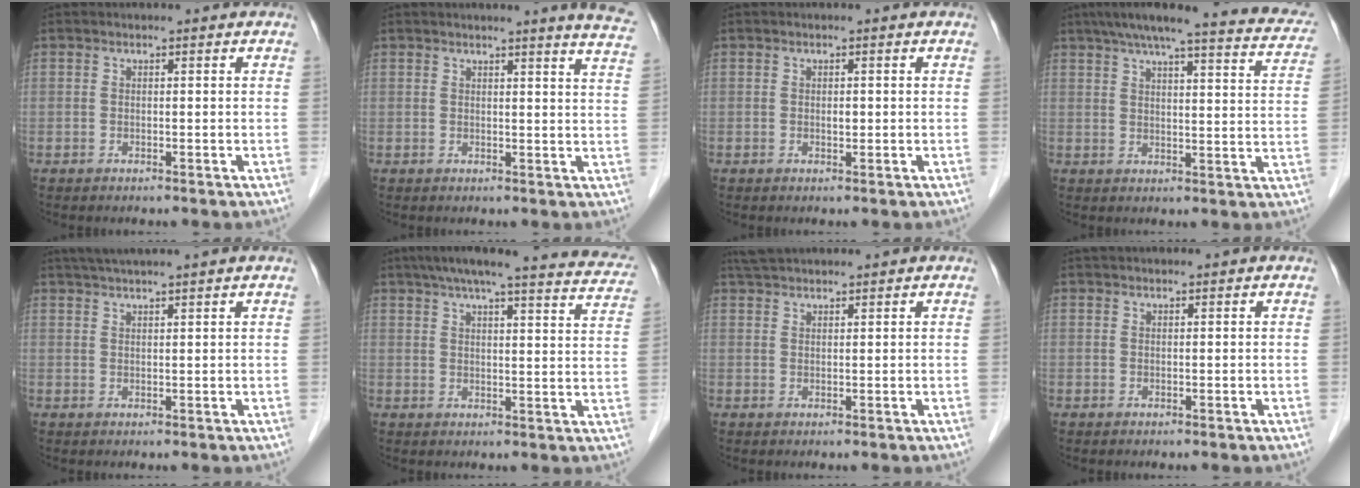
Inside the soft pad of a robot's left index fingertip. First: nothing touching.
{"total": 8.0, "force": [7.3, -0.6, 3.2], "torque": [-0.029, -0.041, 0.056]}
{"total": 0.8, "force": [0.0, 0.5, 0.6], "torque": [-0.012, 0.000, 0.000]}
{"total": 21.4, "force": [18.1, 2.7, 11.1], "torque": [-0.155, 0.012, 0.216]}
{"total": 7.3, "force": [6.3, -1.0, 3.7], "torque": [-0.057, 0.032, 0.092]}
{"total": 22.5, "force": [19.8, 2.3, 10.5], "torque": [-0.147, -0.005, 0.233]}
{"total": 5.6, "force": [5.2, 0.4, 2.1], "torque": [-0.036, 0.043, 0.092]}
{"total": 3.3, "force": [3.1, 0.2, 1.1], "torque": [-0.010, 0.035, 0.045]}